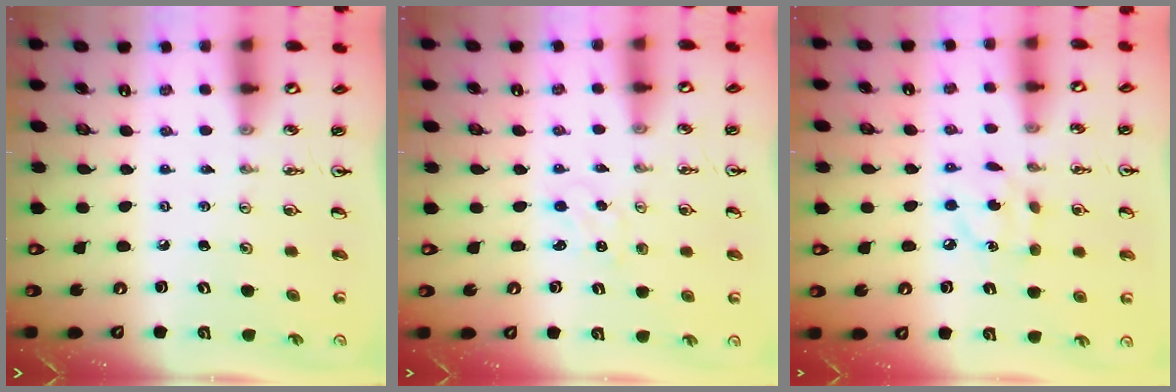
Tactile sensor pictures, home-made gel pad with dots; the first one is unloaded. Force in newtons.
{"total": 0.0}
{"total": 6.1, "press": 6.1, "slide": 0.2}